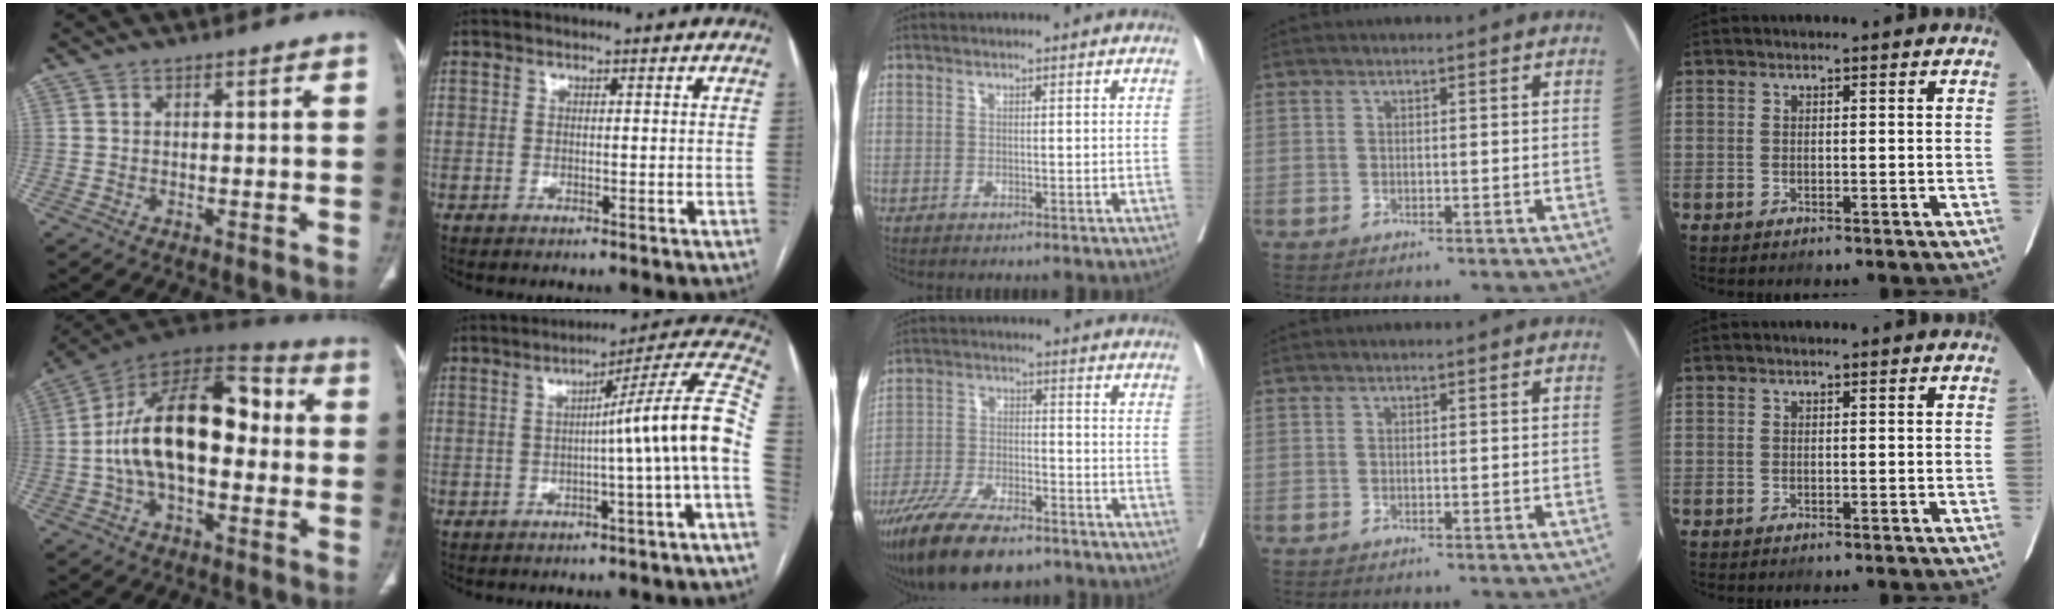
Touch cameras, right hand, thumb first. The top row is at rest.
{"thumb": {"total": 22.3, "force": [-0.1, 12.3, 18.6], "torque": [-0.301, 0.047, -0.009]}, "index": {"total": 12.8, "force": [-1.6, -2.1, 12.5], "torque": [-0.150, 0.030, -0.030]}, "middle": {"total": 15.1, "force": [-11.4, 4.5, 8.9], "torque": [-0.173, -0.029, -0.196]}}